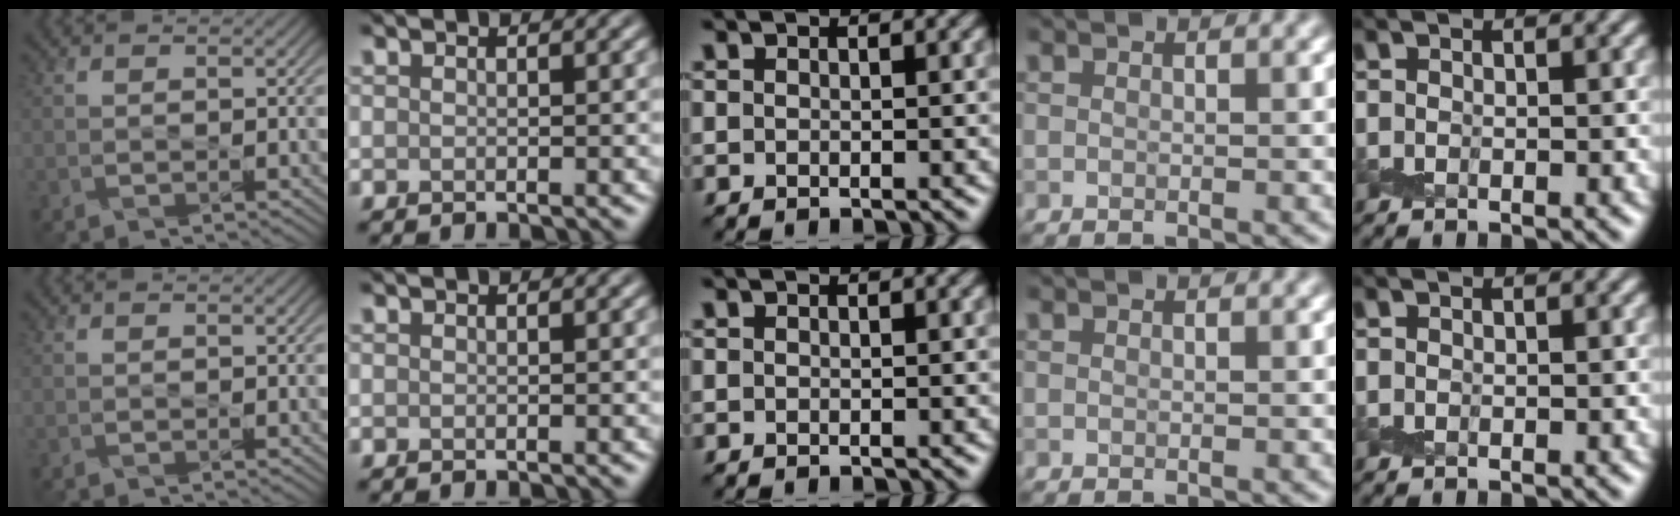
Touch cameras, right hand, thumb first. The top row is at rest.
{}